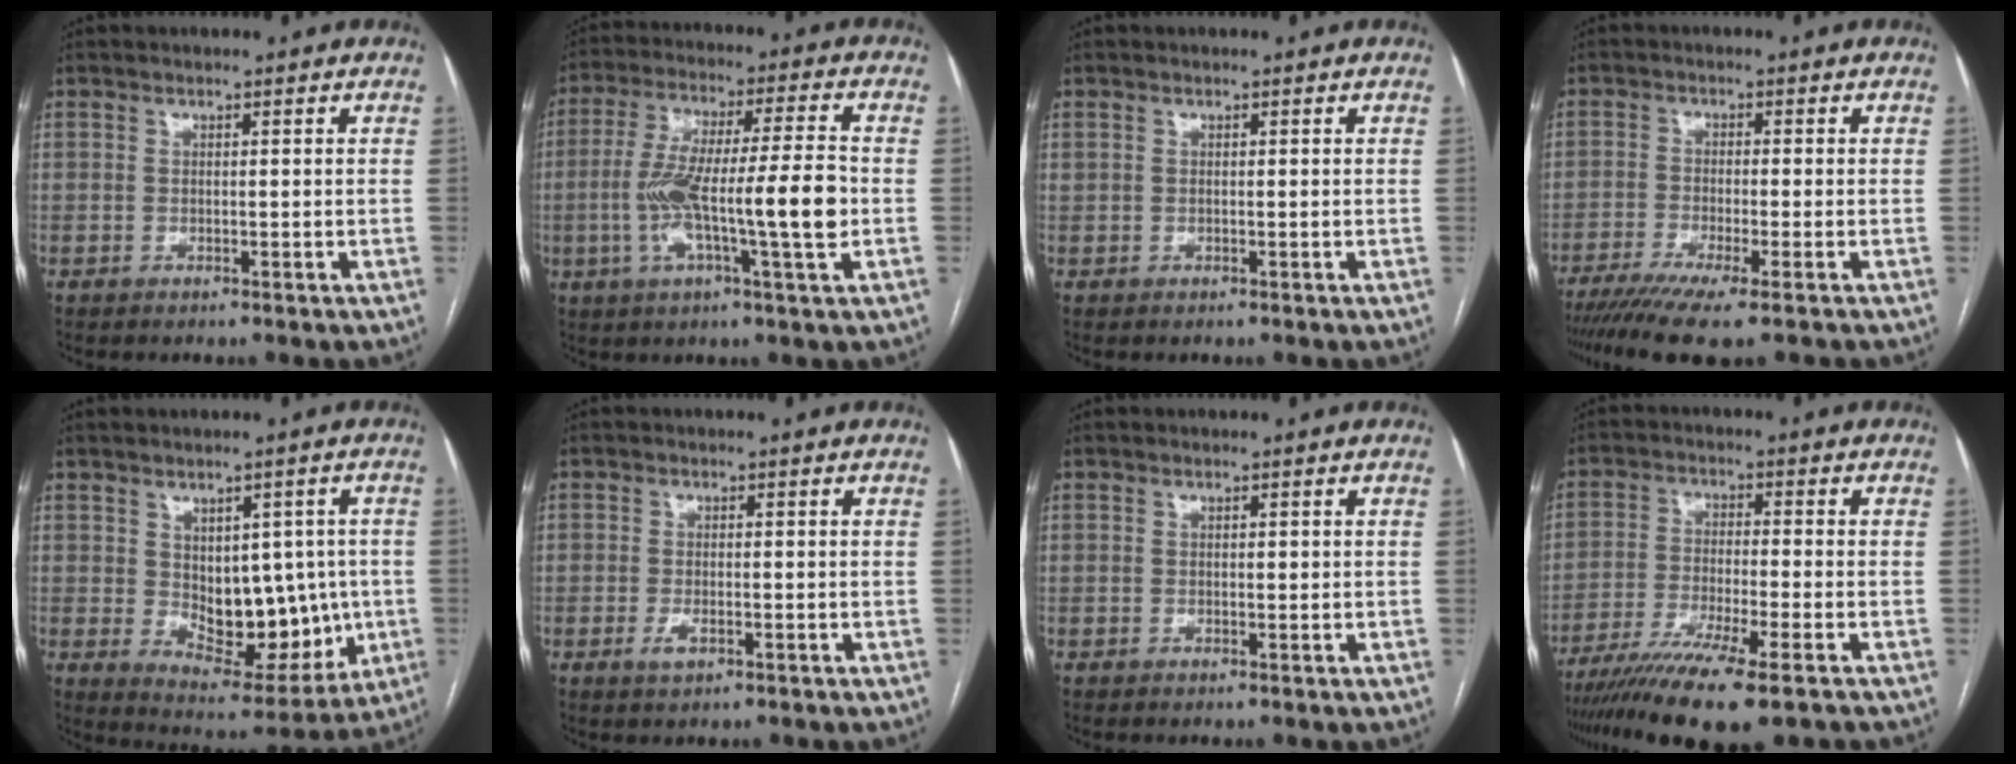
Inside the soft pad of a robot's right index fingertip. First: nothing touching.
{"total": 14.6, "force": [-2.5, 0.9, 14.4], "torque": [-0.259, 0.012, -0.045]}
{"total": 0.0}
{"total": 9.6, "force": [-7.1, 0.4, 6.5], "torque": [-0.104, -0.018, -0.115]}
{"total": 12.5, "force": [-0.2, 7.1, 10.4], "torque": [-0.133, 0.004, 0.024]}
{"total": 2.1, "force": [-0.9, 1.2, 1.5], "torque": [-0.028, 0.001, -0.012]}
{"total": 0.6, "force": [0.1, 0.3, 0.5], "torque": [-0.008, 0.001, 0.000]}
{"total": 13.0, "force": [-9.3, 0.6, 9.0], "torque": [-0.160, -0.030, -0.152]}